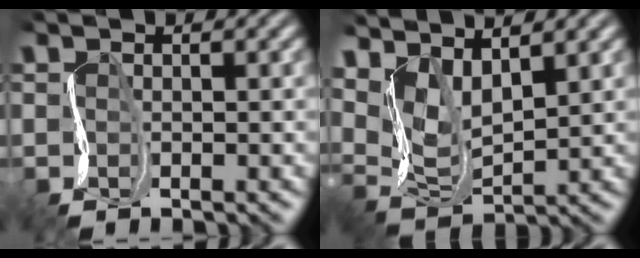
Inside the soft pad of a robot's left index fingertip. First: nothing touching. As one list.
[{"total": 4.9, "force": [3.6, 2.1, 2.7], "torque": [-0.066, 0.001, 0.076]}]